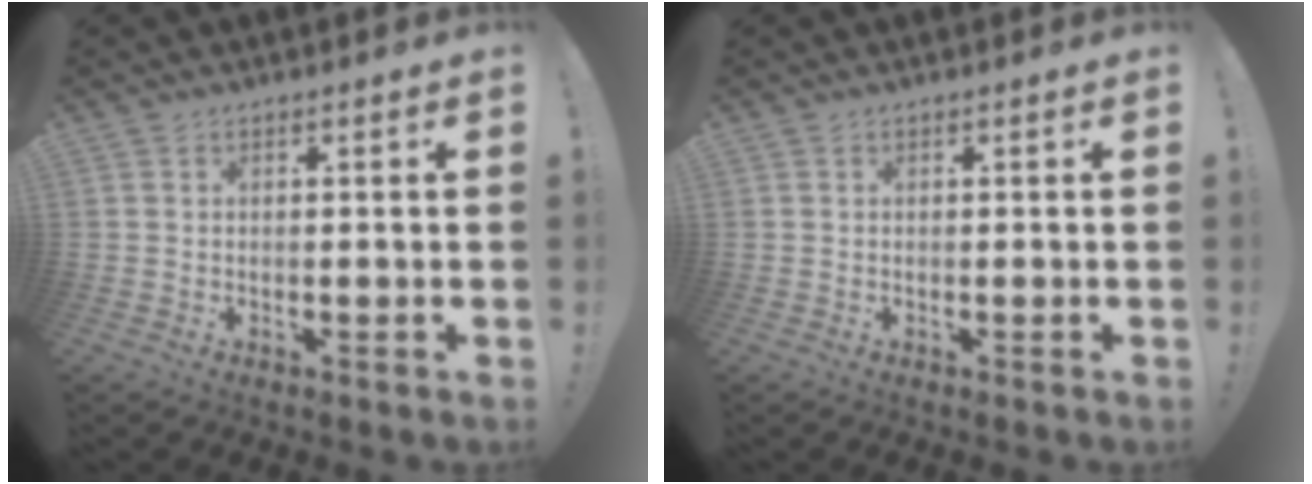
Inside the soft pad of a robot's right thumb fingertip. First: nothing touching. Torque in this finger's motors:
{"motor_torque": [-0.04, 0.04, 0.05, 0.04, 0.00]}